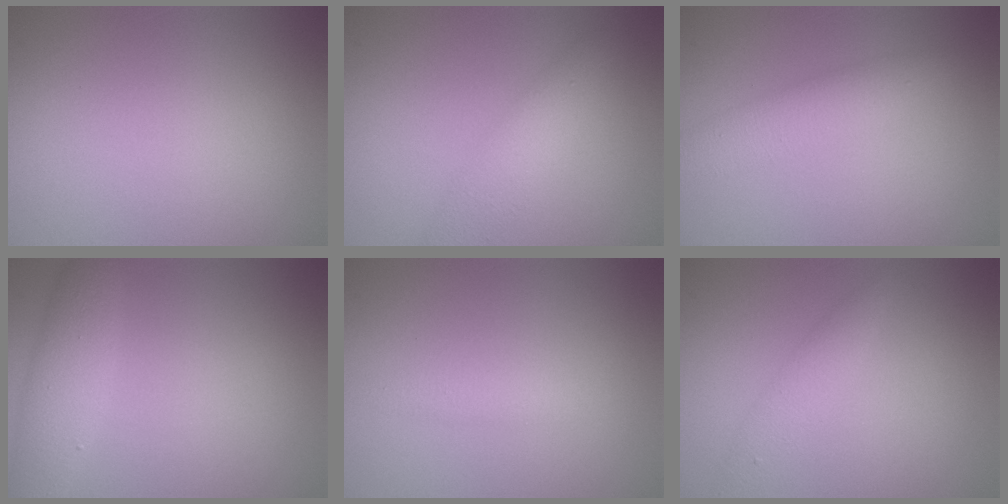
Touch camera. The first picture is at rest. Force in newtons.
{"total": 2.8, "press": 2.8, "slide": 0.1}
{"total": 2.9, "press": 2.9, "slide": 0.1}
{"total": 3.2, "press": 3.2, "slide": 0.1}
{"total": 1.3, "press": 1.3, "slide": 0.1}
{"total": 1.8, "press": 1.8, "slide": 0.1}